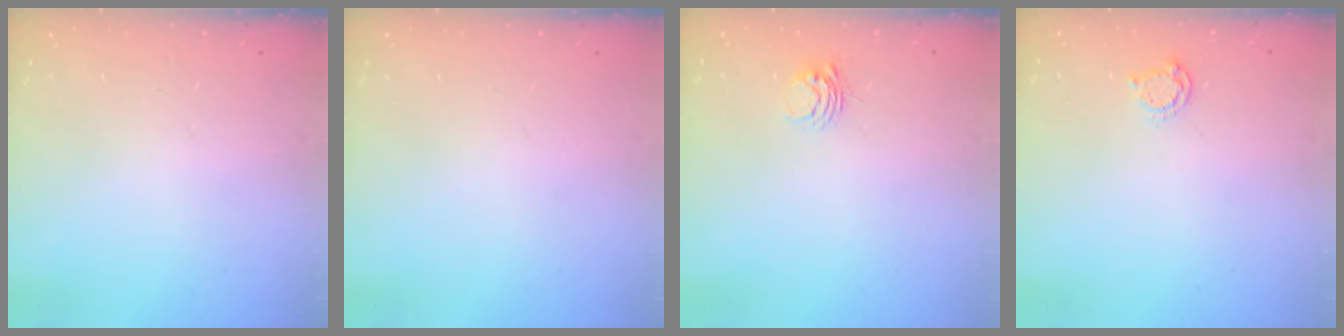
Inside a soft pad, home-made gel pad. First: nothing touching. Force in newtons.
{"total": 0.0}
{"total": 3.8, "press": 3.8, "slide": 0.4}
{"total": 4.3, "press": 4.2, "slide": 0.6}